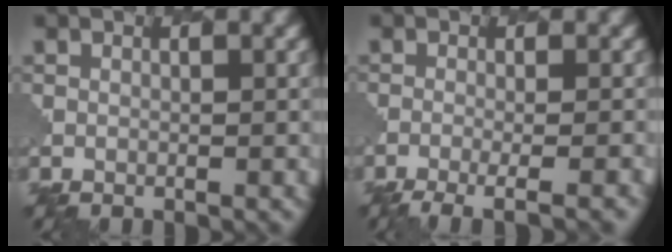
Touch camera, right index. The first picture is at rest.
{"total": 4.0, "force": [-2.3, 0.9, 3.1], "torque": [-0.034, 0.001, -0.040]}